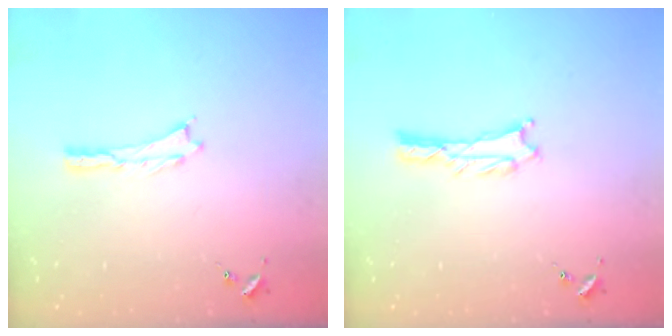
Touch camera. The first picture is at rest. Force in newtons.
{"total": 1.3, "press": 1.3, "slide": 0.3}